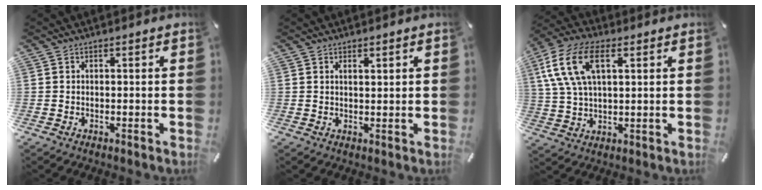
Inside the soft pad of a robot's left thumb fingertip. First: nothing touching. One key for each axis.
{"total": 1.3, "fx": 0.9, "fy": 0.4, "fz": 0.9, "tx": -0.017, "ty": -0.001, "tz": 0.016}
{"total": 13.1, "fx": 4.8, "fy": 7.4, "fz": 9.6, "tx": -0.229, "ty": 0.008, "tz": 0.085}